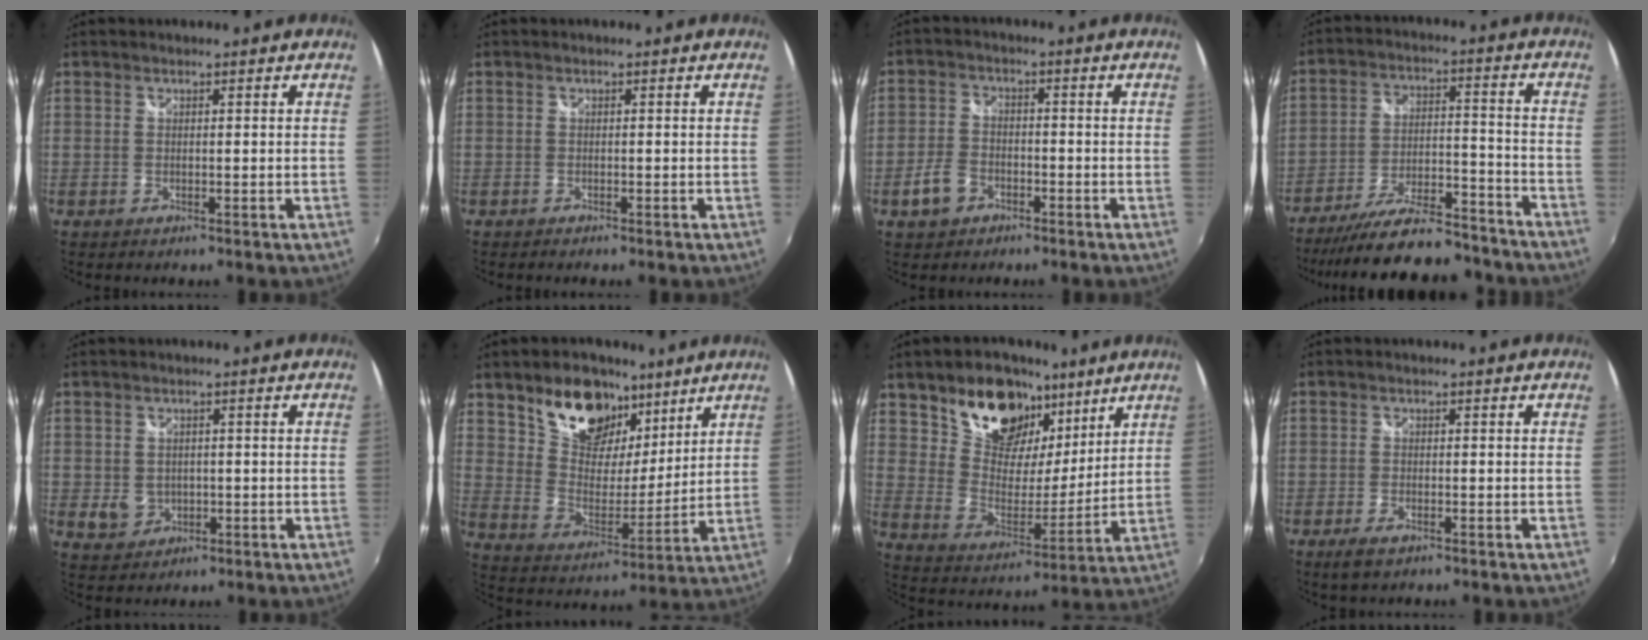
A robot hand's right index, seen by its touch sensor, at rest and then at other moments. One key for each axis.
{"total": 0.7, "fx": -0.6, "fy": 0.3, "fz": 0.1, "tx": -0.007, "ty": -0.005, "tz": -0.013}
{"total": 5.7, "fx": -3.0, "fy": 4.1, "fz": 2.6, "tx": -0.066, "ty": 0.008, "tz": -0.052}
{"total": 21.5, "fx": -18.8, "fy": 6.0, "fz": 8.6, "tx": -0.162, "ty": 0.003, "tz": -0.261}
{"total": 4.6, "fx": -0.7, "fy": 4.1, "fz": 2.0, "tx": -0.041, "ty": 0.000, "tz": -0.001}
{"total": 16.3, "fx": 10.3, "fy": 9.9, "fz": 7.8, "tx": -0.147, "ty": 0.020, "tz": 0.186}
{"total": 17.8, "fx": 11.0, "fy": 11.1, "fz": 8.4, "tx": -0.158, "ty": 0.017, "tz": 0.196}
{"total": 3.1, "fx": -2.0, "fy": 1.3, "fz": 1.9, "tx": -0.046, "ty": -0.009, "tz": -0.039}